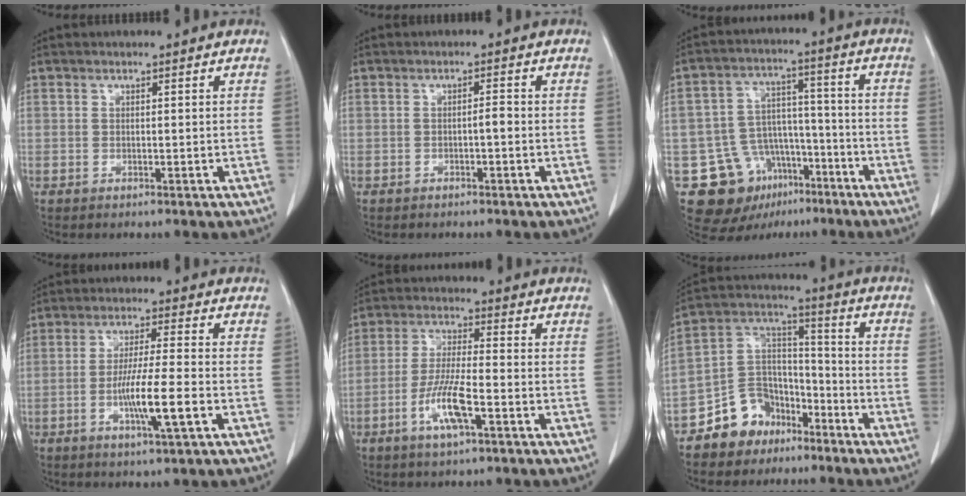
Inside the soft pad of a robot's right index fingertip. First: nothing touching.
{"total": 1.3, "force": [-0.5, 0.2, 1.1], "torque": [-0.018, 0.003, -0.009]}
{"total": 13.0, "force": [-7.0, 9.8, 4.8], "torque": [-0.075, 0.051, -0.095]}
{"total": 8.5, "force": [-2.8, -0.1, 8.0], "torque": [-0.146, -0.010, -0.051]}
{"total": 8.0, "force": [-3.5, 1.1, 7.1], "torque": [-0.145, -0.007, -0.066]}
{"total": 10.7, "force": [-7.3, 7.6, 2.3], "torque": [-0.043, 0.055, -0.128]}